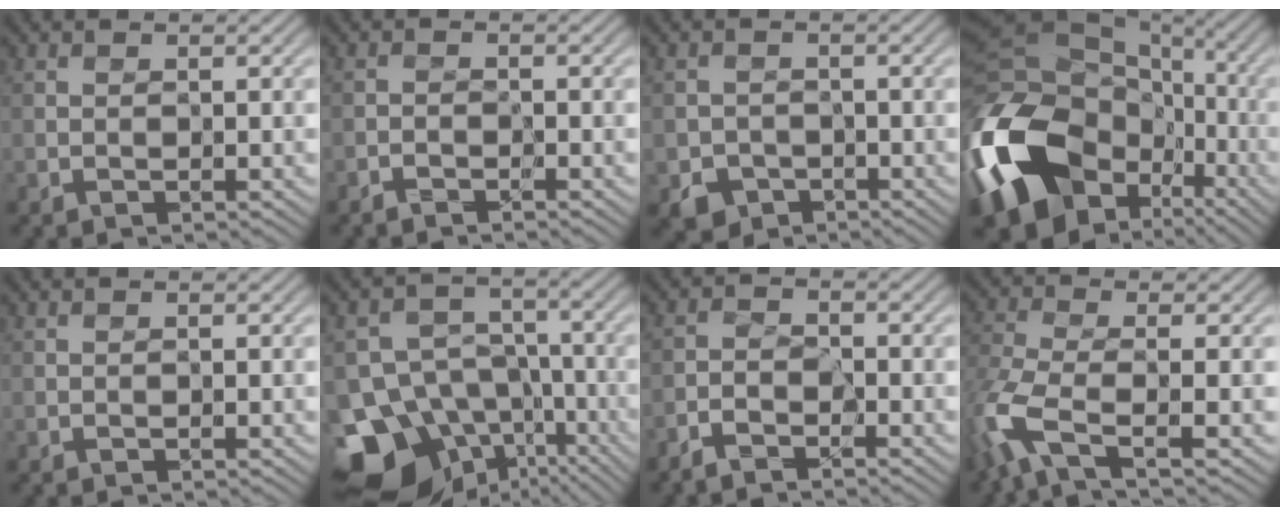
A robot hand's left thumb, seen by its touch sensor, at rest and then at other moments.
{"total": 1.3, "force": [-1.3, 0.2, 0.3], "torque": [-0.007, 0.003, -0.026]}
{"total": 3.0, "force": [-1.7, 2.4, 0.7], "torque": [-0.014, -0.006, -0.034]}
{"total": 19.4, "force": [-7.2, 14.1, 11.2], "torque": [-0.273, -0.026, -0.131]}
{"total": 0.0}
{"total": 16.3, "force": [-9.7, 11.7, 5.8], "torque": [-0.141, -0.037, -0.141]}
{"total": 2.6, "force": [-2.4, 0.5, 1.0], "torque": [-0.019, 0.005, -0.053]}
{"total": 7.2, "force": [-3.5, 2.0, 5.9], "torque": [-0.154, -0.008, -0.088]}